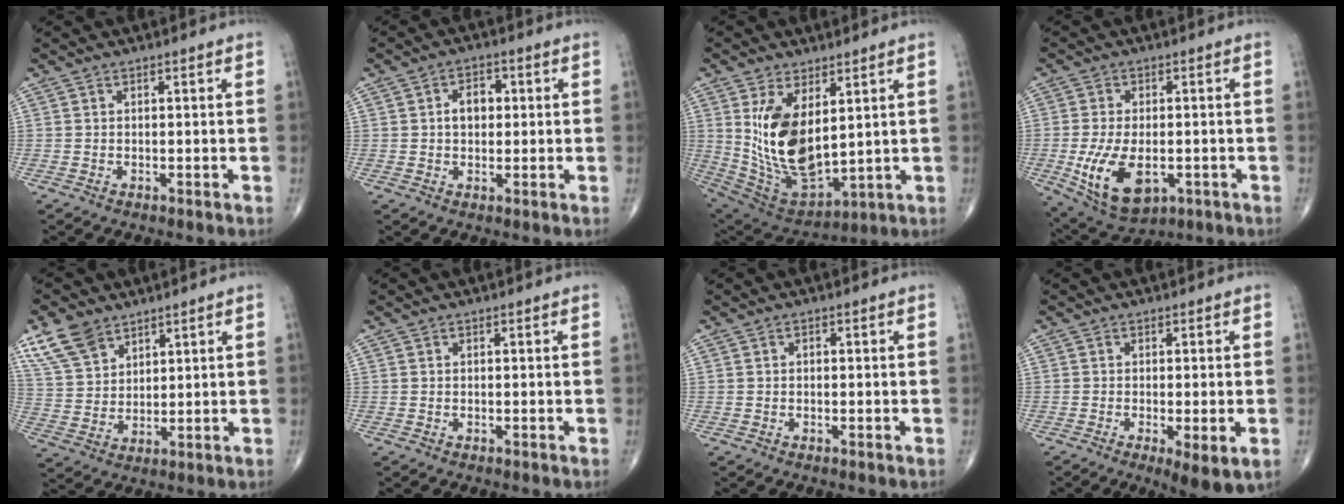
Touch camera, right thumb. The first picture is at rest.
{"total": 4.7, "force": [0.6, 3.4, 3.2], "torque": [-0.038, 0.010, 0.005]}
{"total": 16.2, "force": [3.6, 8.3, 13.4], "torque": [-0.236, -0.025, 0.098]}
{"total": 12.8, "force": [-3.3, 7.1, 10.1], "torque": [-0.183, -0.006, -0.039]}
{"total": 9.3, "force": [6.2, 5.6, 4.1], "torque": [-0.069, -0.018, 0.129]}
{"total": 0.0}
{"total": 0.5, "force": [0.0, 0.4, 0.3], "torque": [-0.002, 0.002, -0.002]}
{"total": 6.5, "force": [-2.2, 1.7, 5.9], "torque": [-0.093, -0.019, -0.032]}